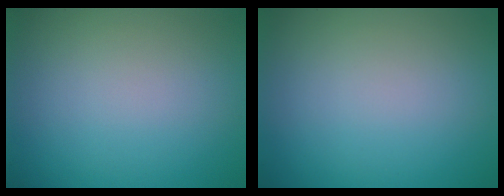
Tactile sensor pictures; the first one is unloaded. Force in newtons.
{"total": 0.0}